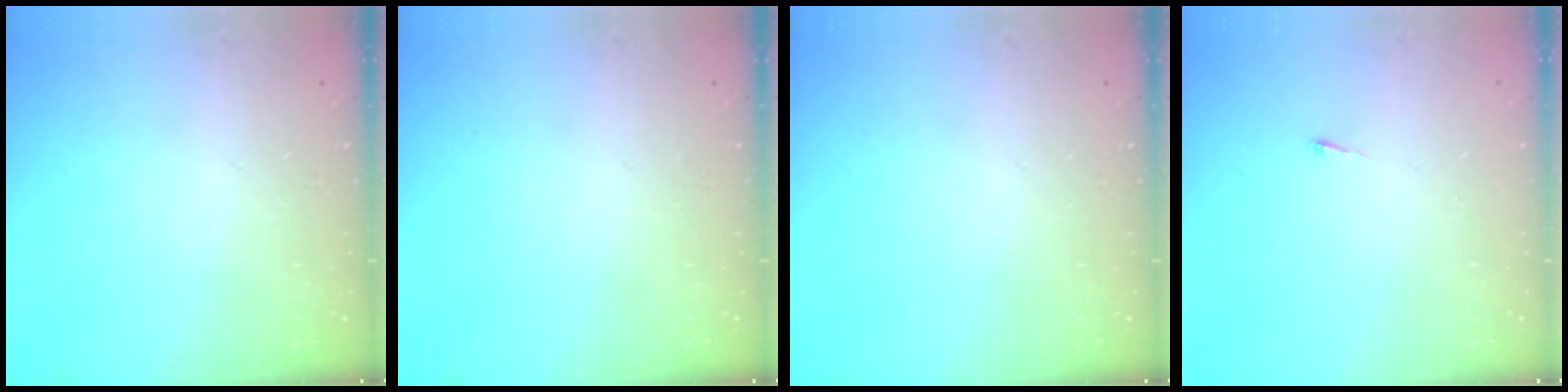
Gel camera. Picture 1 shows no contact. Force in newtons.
{"total": 0.0}
{"total": 0.0}
{"total": 2.6, "press": 2.5, "slide": 0.3}